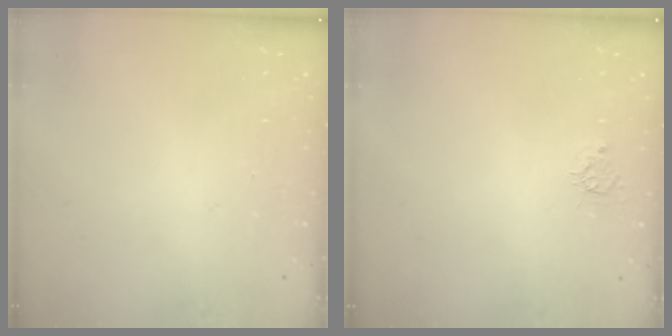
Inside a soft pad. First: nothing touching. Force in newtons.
{"total": 3.8, "press": 3.8, "slide": 0.2}